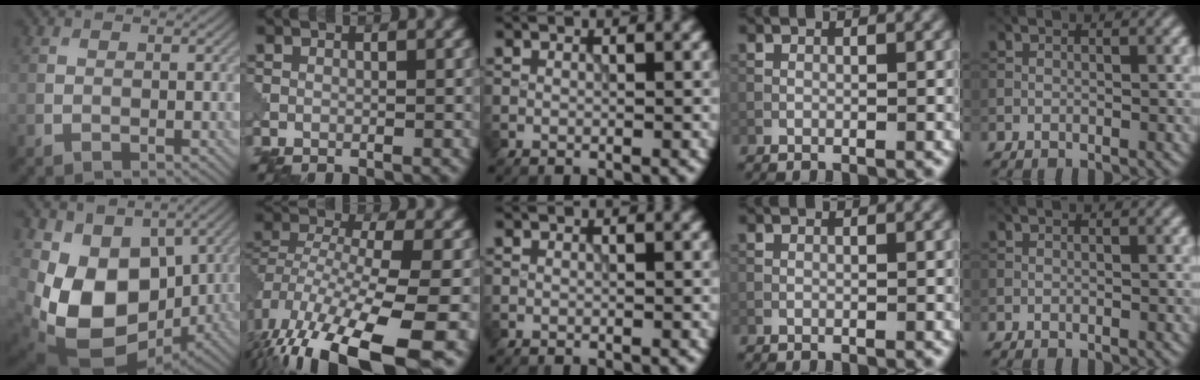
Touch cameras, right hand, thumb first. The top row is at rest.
{"thumb": {"total": 12.3, "force": [0.6, 9.2, 8.1], "torque": [-0.192, -0.035, 0.015]}, "index": {"total": 15.1, "force": [-8.6, 5.6, 11.1], "torque": [-0.234, -0.029, -0.117]}}